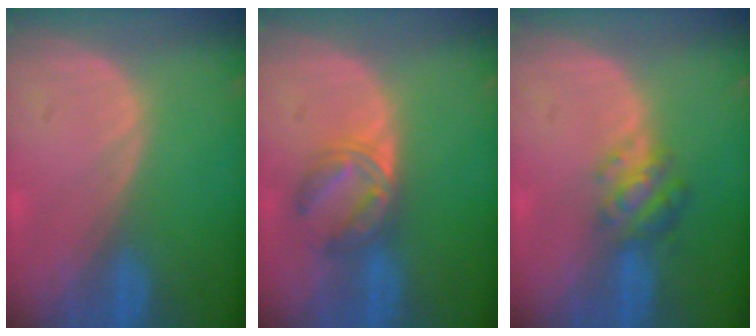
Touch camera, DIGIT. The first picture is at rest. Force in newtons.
{"total": 5.4, "press": 5.3, "slide": 1.0}
{"total": 4.8, "press": 4.4, "slide": 1.9}